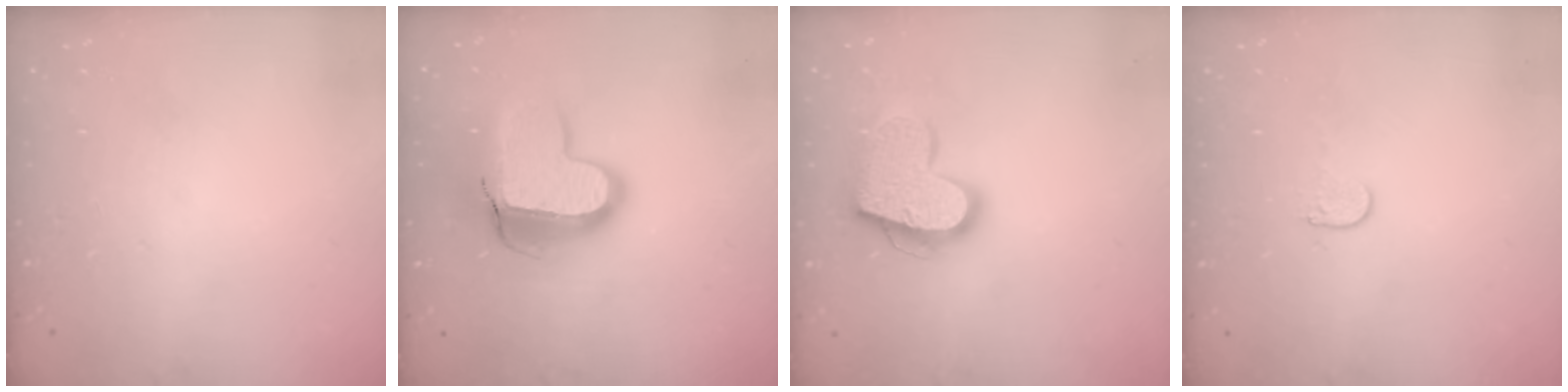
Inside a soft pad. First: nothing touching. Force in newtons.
{"total": 14.6, "press": 14.5, "slide": 1.1}
{"total": 17.9, "press": 17.9, "slide": 1.3}
{"total": 4.0, "press": 4.0, "slide": 0.3}